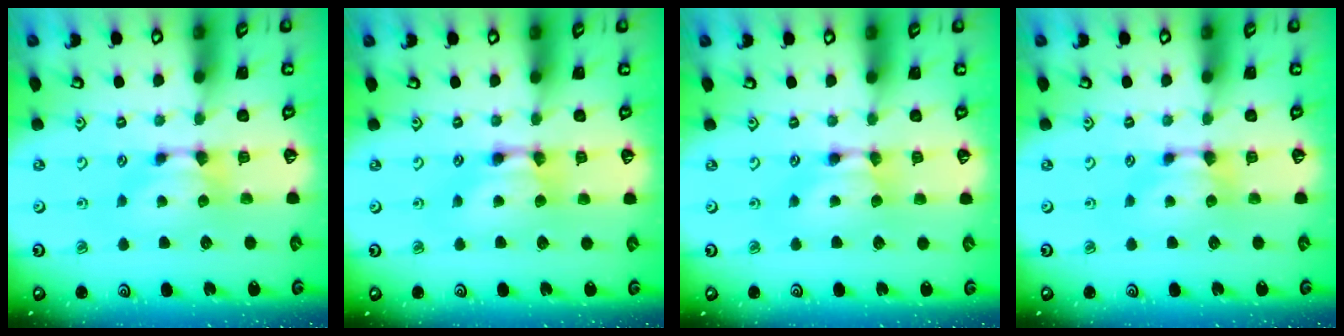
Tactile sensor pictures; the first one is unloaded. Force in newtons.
{"total": 2.0, "press": 2.0, "slide": 0.1}
{"total": 1.7, "press": 1.7, "slide": 0.1}
{"total": 0.0}